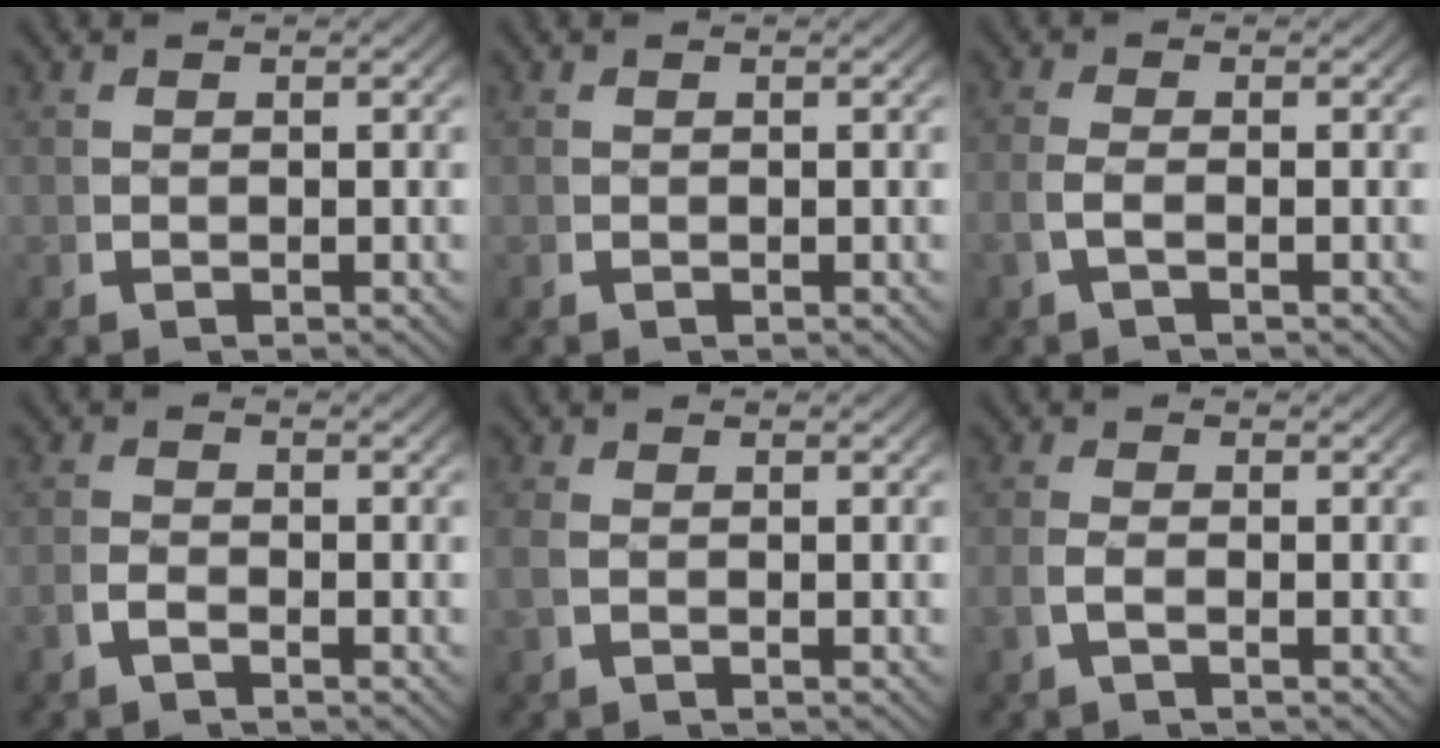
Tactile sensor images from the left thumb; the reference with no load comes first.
{"total": 0.0}
{"total": 1.6, "force": [-0.2, 0.1, 1.6], "torque": [-0.047, -0.001, -0.003]}
{"total": 1.2, "force": [-1.0, 0.4, 0.6], "torque": [-0.016, -0.002, -0.022]}
{"total": 0.9, "force": [0.0, 0.4, 0.8], "torque": [-0.030, -0.002, 0.004]}
{"total": 1.3, "force": [-0.3, 0.1, 1.2], "torque": [-0.038, -0.002, -0.005]}